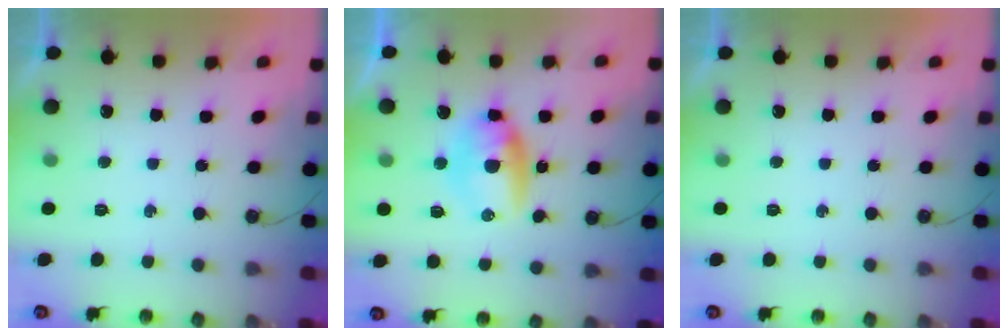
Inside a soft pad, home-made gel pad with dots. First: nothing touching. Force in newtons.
{"total": 7.2, "press": 7.2, "slide": 0.8}
{"total": 0.0}